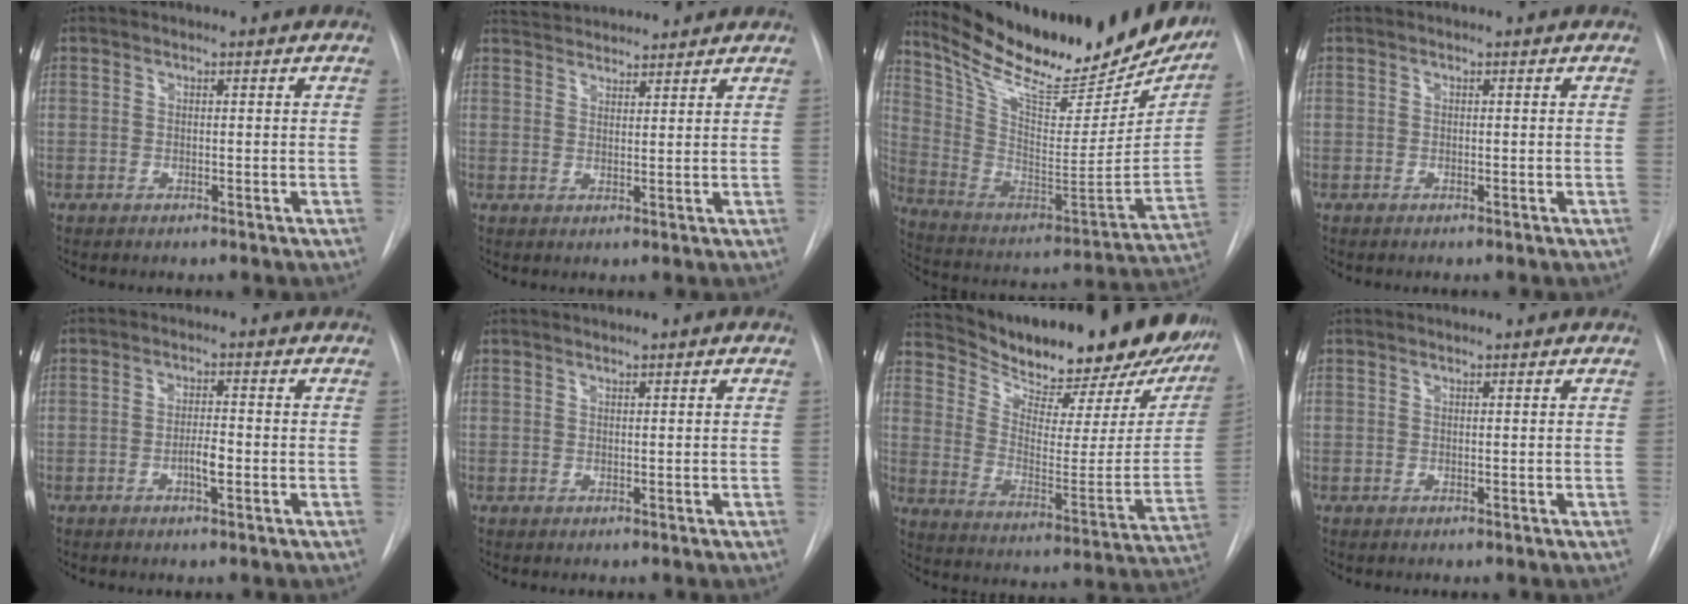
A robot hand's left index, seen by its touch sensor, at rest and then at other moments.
{"total": 6.8, "force": [6.6, 1.0, 1.3], "torque": [-0.028, 0.033, 0.104]}
{"total": 29.1, "force": [24.1, 8.3, 14.1], "torque": [-0.237, -0.039, 0.354]}
{"total": 0.0}
{"total": 2.7, "force": [-0.9, 0.5, 2.5], "torque": [-0.043, 0.002, -0.016]}
{"total": 0.7, "force": [0.5, 0.0, 0.5], "torque": [-0.008, 0.007, 0.010]}
{"total": 28.2, "force": [24.9, 6.8, 11.2], "torque": [-0.182, -0.070, 0.331]}
{"total": 0.6, "force": [0.6, 0.0, 0.1], "torque": [-0.002, 0.007, 0.010]}